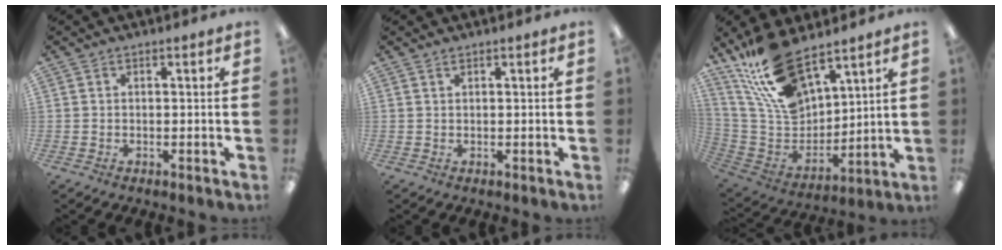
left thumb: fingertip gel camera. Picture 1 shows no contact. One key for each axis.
{"total": 0.7, "fx": 0.5, "fy": 0.2, "fz": 0.4, "tx": -0.010, "ty": 0.003, "tz": 0.009}
{"total": 19.3, "fx": 14.0, "fy": 8.6, "fz": 10.1, "tx": -0.216, "ty": -0.075, "tz": 0.256}